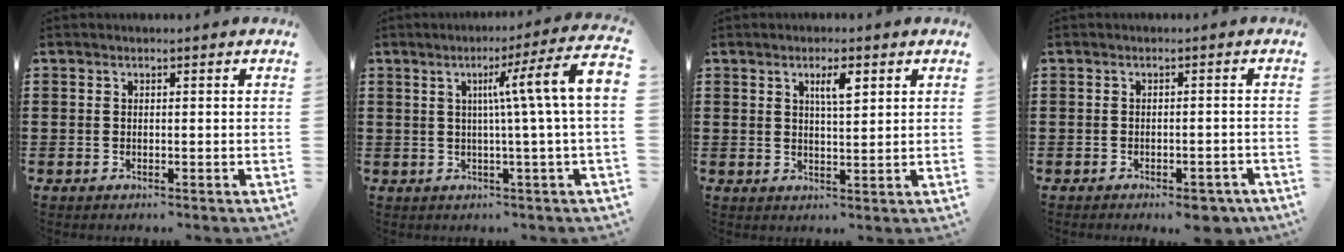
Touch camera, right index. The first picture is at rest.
{"total": 9.1, "force": [1.4, -1.1, 9.0], "torque": [-0.152, -0.008, 0.013]}
{"total": 3.6, "force": [1.7, 0.9, 3.1], "torque": [-0.055, 0.003, 0.024]}
{"total": 2.4, "force": [-2.0, 0.4, 1.2], "torque": [-0.019, 0.002, -0.038]}